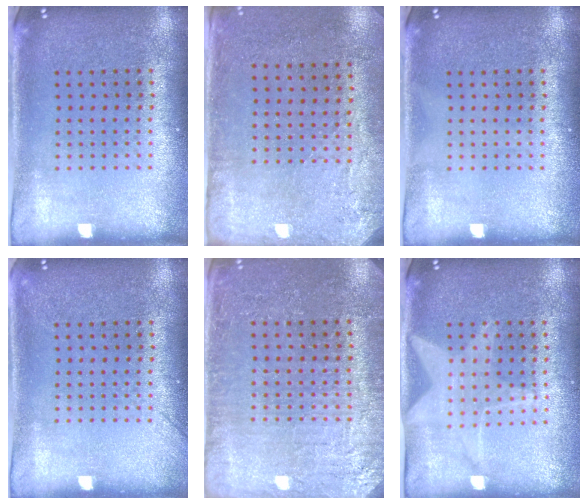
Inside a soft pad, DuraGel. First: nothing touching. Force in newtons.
{"total": 2.8, "press": 2.3, "slide": 1.6}
{"total": 0.0}
{"total": 1.1, "press": 1.1, "slide": 0.3}
{"total": 3.3, "press": 3.2, "slide": 0.6}
{"total": 1.5, "press": 1.5, "slide": 0.3}